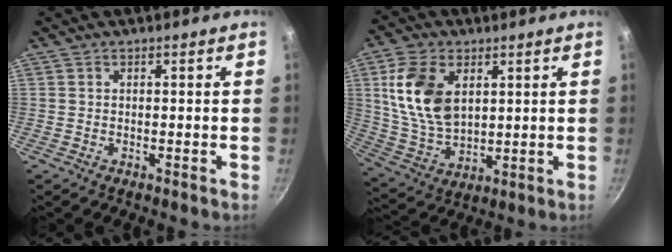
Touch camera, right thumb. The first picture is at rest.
{"total": 14.3, "force": [4.0, 9.0, 10.3], "torque": [-0.183, -0.020, 0.090]}